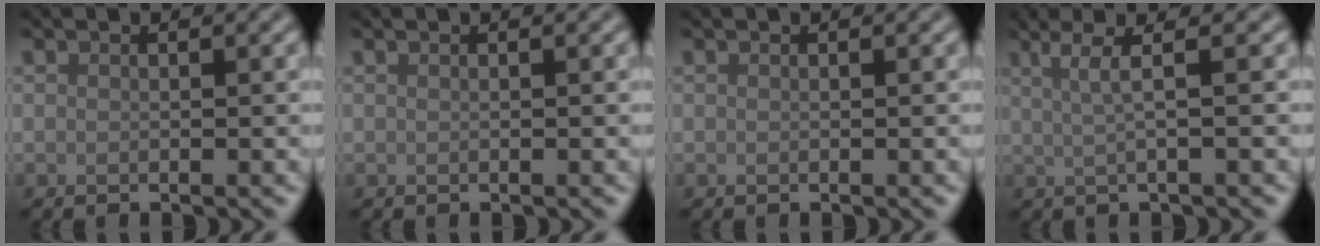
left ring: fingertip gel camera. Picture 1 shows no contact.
{"total": 0.0}
{"total": 0.0}
{"total": 3.2, "force": [1.2, 0.7, 2.9], "torque": [-0.044, 0.002, 0.013]}